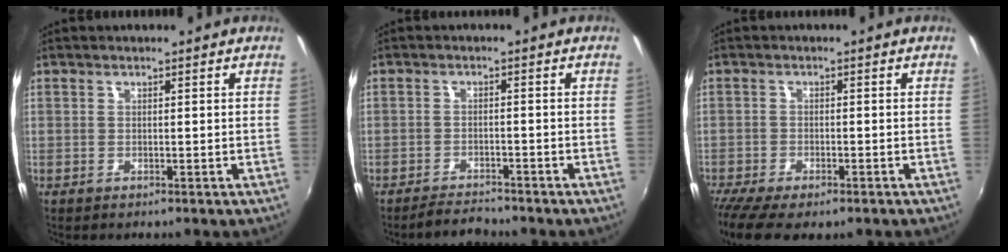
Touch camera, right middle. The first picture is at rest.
{"total": 4.3, "force": [-3.9, 1.4, 1.0], "torque": [-0.039, -0.004, -0.062]}
{"total": 9.0, "force": [-6.7, 2.7, 5.4], "torque": [-0.133, -0.044, -0.114]}